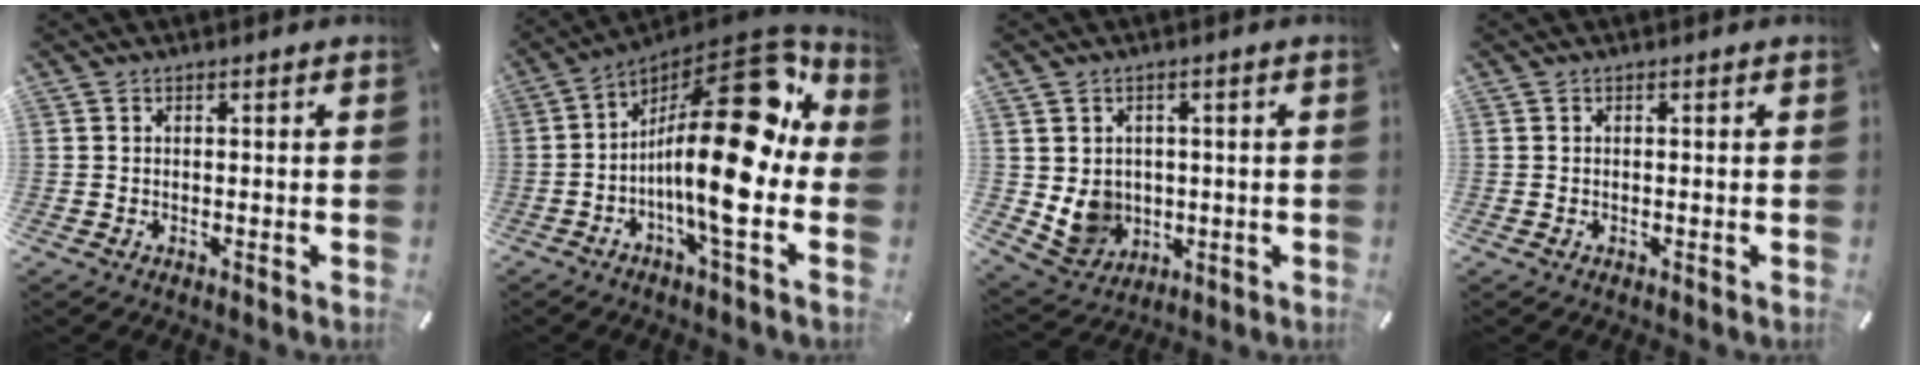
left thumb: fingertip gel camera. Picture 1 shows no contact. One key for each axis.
{"total": 25.1, "fx": 1.3, "fy": 7.7, "fz": 23.9, "tx": -0.407, "ty": -0.035, "tz": 0.015}
{"total": 7.7, "fx": 0.9, "fy": 7.5, "fz": 1.8, "tx": -0.040, "ty": -0.016, "tz": 0.023}
{"total": 0.0}